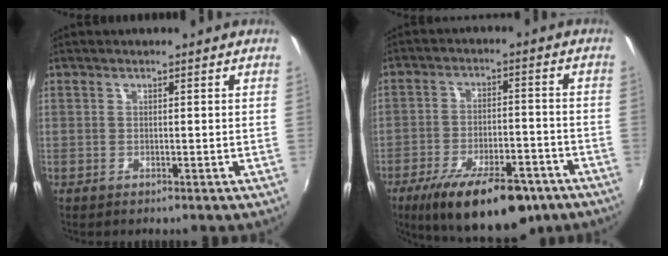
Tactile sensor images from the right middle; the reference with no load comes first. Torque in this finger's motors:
{"motor_torque": [1.31, -0.83, 0.46, 0.13]}